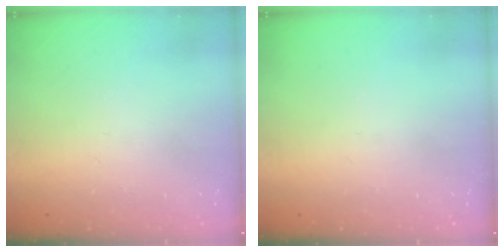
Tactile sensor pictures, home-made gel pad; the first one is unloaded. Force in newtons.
{"total": 0.0}